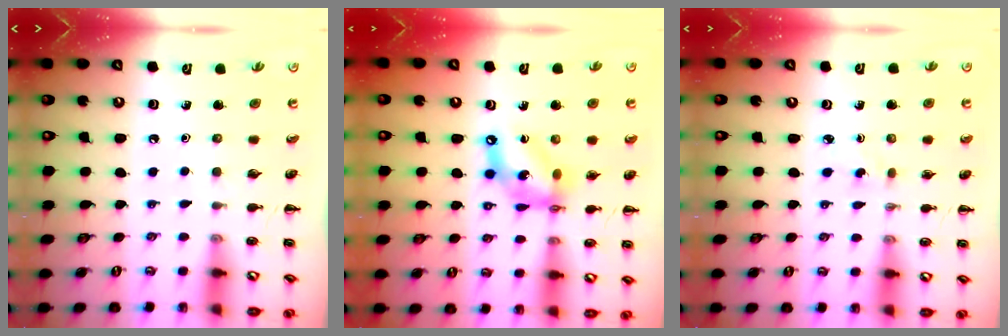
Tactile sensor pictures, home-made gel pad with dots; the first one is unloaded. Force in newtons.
{"total": 12.3, "press": 11.9, "slide": 3.3}
{"total": 3.2, "press": 3.1, "slide": 0.8}